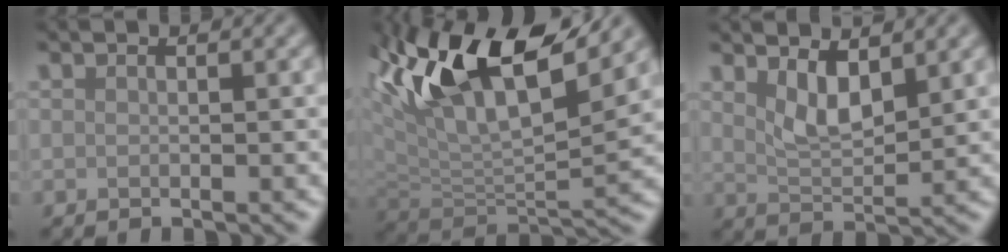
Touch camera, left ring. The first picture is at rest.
{"total": 14.3, "force": [7.3, 5.4, 11.1], "torque": [-0.202, 0.029, 0.126]}
{"total": 3.4, "force": [1.9, 1.3, 2.6], "torque": [-0.053, -0.010, 0.040]}